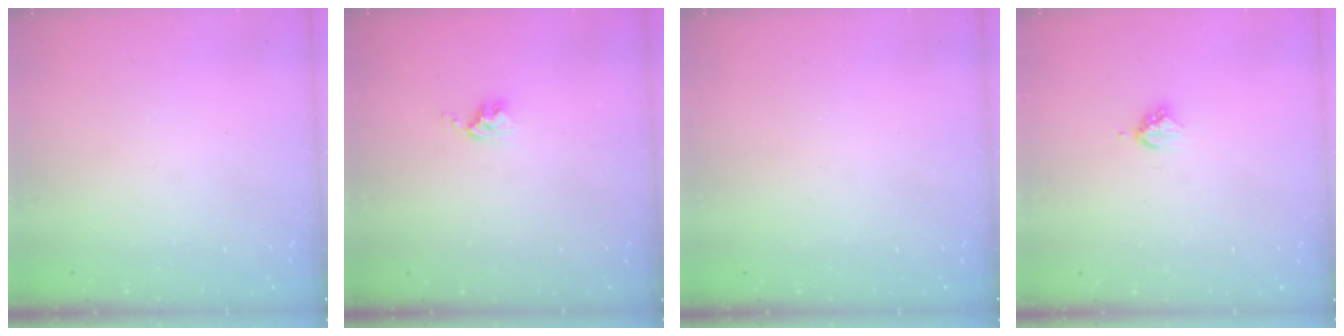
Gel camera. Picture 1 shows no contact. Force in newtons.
{"total": 3.8, "press": 3.8, "slide": 0.5}
{"total": 0.0}
{"total": 3.4, "press": 3.4, "slide": 0.4}